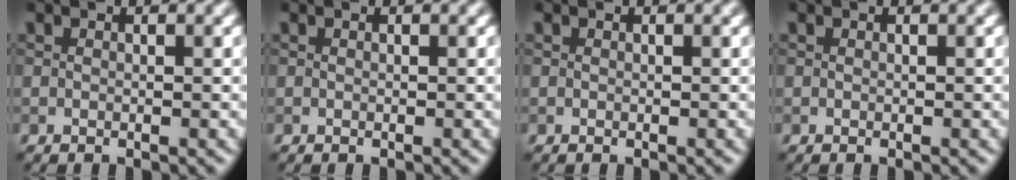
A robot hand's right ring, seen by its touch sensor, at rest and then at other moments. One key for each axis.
{"total": 0.0}
{"total": 0.0}
{"total": 0.0}